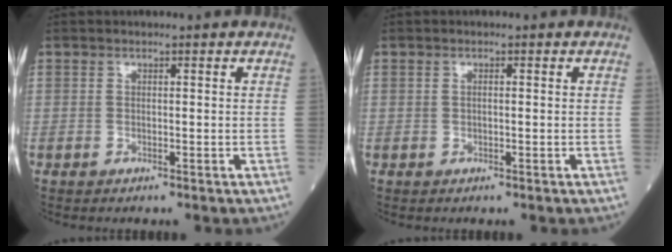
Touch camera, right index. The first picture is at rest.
{"total": 0.9, "force": [0.0, 0.5, 0.8], "torque": [-0.027, 0.005, 0.001]}